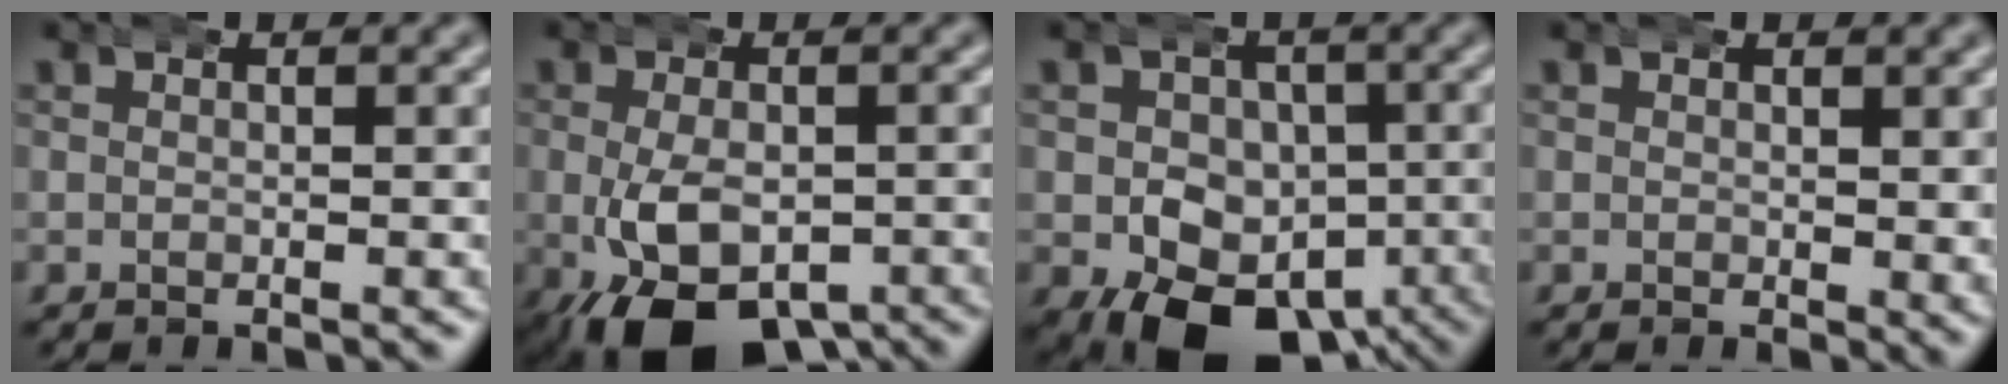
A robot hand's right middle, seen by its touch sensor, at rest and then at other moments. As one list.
[{"total": 8.5, "force": [-4.2, 4.4, 5.9], "torque": [-0.124, -0.033, -0.050]}, {"total": 11.6, "force": [-6.3, 7.8, 5.9], "torque": [-0.092, -0.051, -0.083]}, {"total": 0.8, "force": [0.4, 0.2, 0.6], "torque": [0.000, -0.010, 0.009]}]